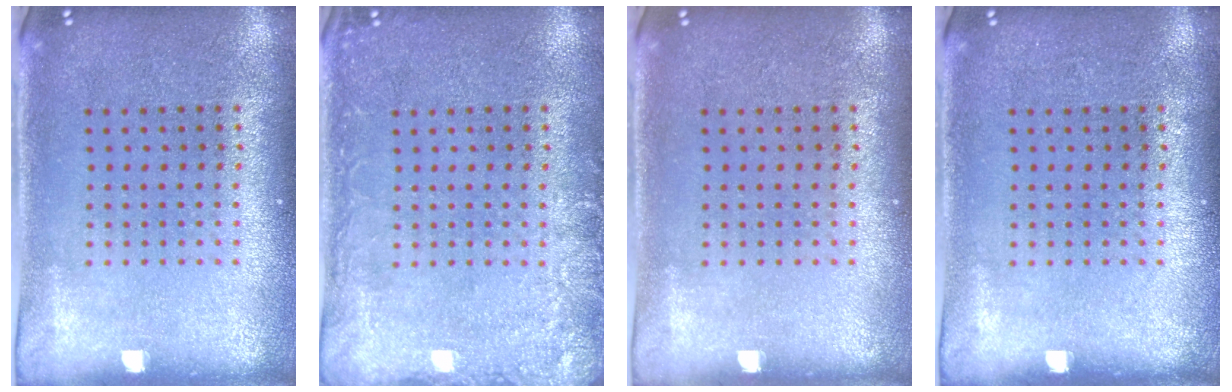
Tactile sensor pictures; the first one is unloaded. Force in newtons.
{"total": 2.4, "press": 2.4, "slide": 0.4}
{"total": 0.0}
{"total": 0.0}